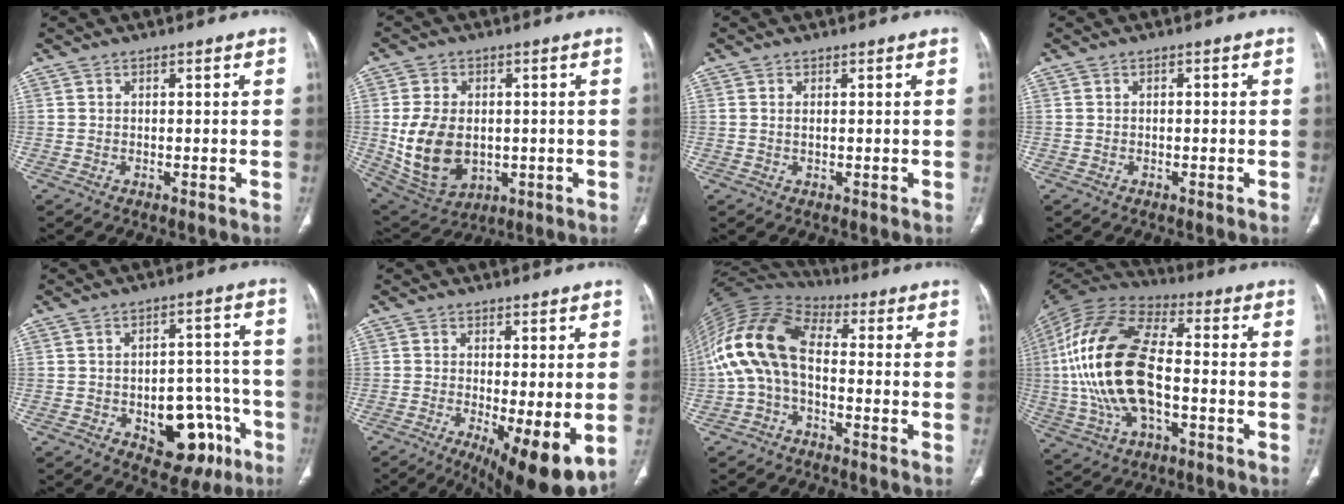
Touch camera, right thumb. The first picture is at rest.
{"total": 13.9, "force": [-0.8, 9.7, 9.9], "torque": [-0.172, -0.004, 0.012]}
{"total": 0.7, "force": [0.1, 0.3, 0.7], "torque": [-0.019, 0.002, 0.004]}
{"total": 0.0}
{"total": 13.6, "force": [-5.5, 8.1, 9.5], "torque": [-0.080, 0.043, -0.063]}
{"total": 11.9, "force": [-3.1, 3.4, 11.0], "torque": [-0.162, -0.025, -0.039]}
{"total": 14.3, "force": [-1.0, 8.2, 11.7], "torque": [-0.236, 0.045, -0.034]}
{"total": 22.4, "force": [-1.8, 11.4, 19.2], "torque": [-0.401, 0.020, -0.035]}